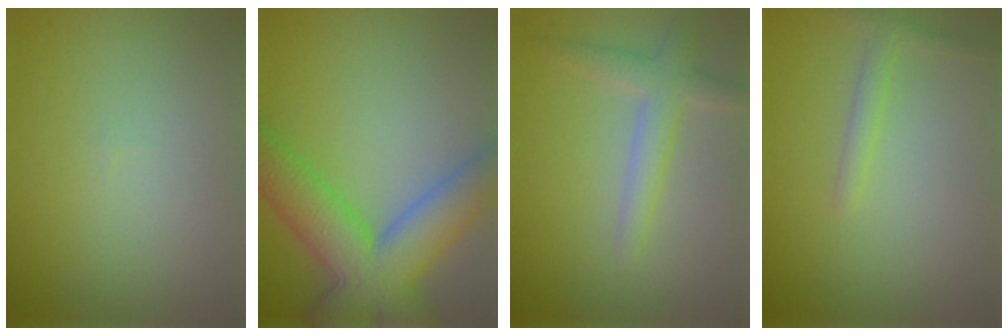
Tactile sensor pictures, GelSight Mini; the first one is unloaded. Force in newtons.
{"total": 9.6, "press": 9.6, "slide": 0.4}
{"total": 2.9, "press": 2.9, "slide": 0.1}
{"total": 1.3, "press": 1.3, "slide": 0.1}